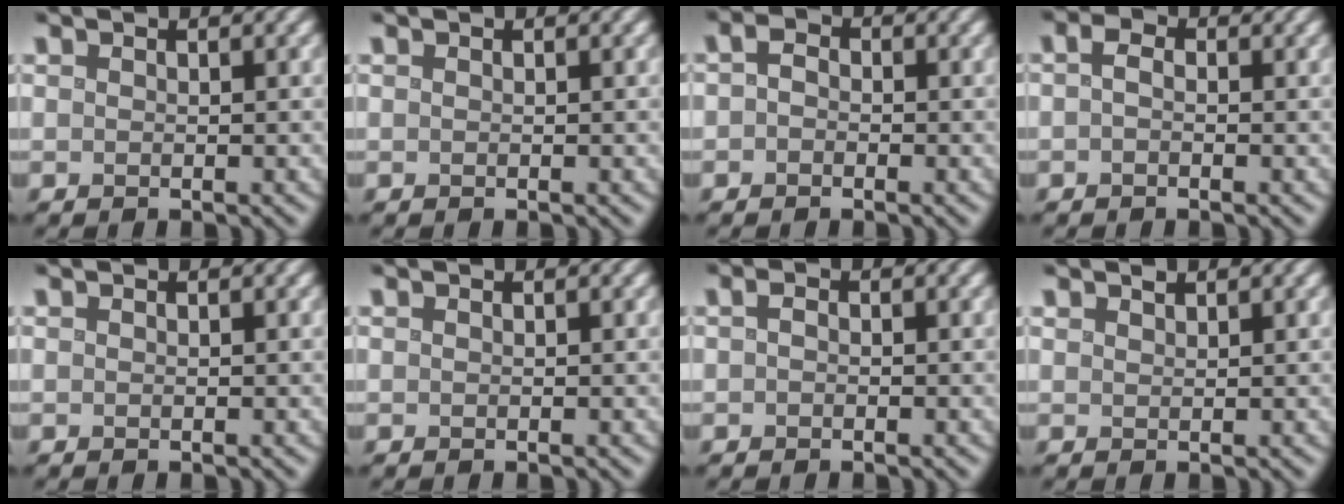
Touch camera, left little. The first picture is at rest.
{"total": 0.0}
{"total": 1.3, "force": [-0.3, 1.0, 0.8], "torque": [-0.016, 0.002, -0.012]}
{"total": 1.4, "force": [-0.2, 0.8, 1.1], "torque": [-0.024, 0.004, -0.008]}
{"total": 0.0}
{"total": 0.0}
{"total": 0.9, "force": [0.0, 0.6, 0.6], "torque": [-0.012, 0.002, -0.003]}
{"total": 0.7, "force": [0.6, 0.2, 0.2], "torque": [-0.004, 0.000, 0.014]}